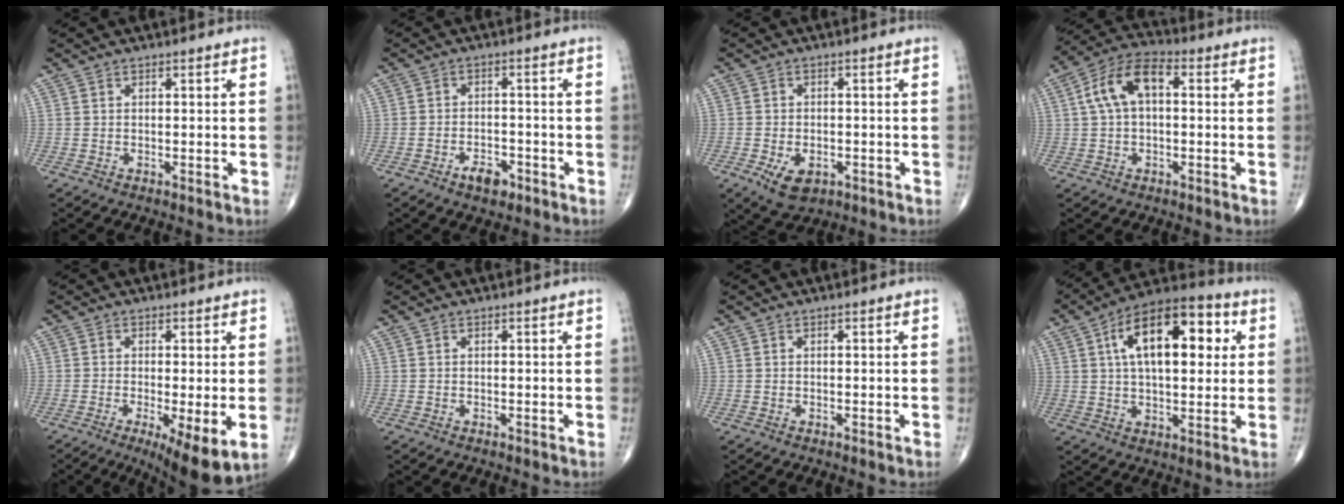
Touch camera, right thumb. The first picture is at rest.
{"total": 4.4, "force": [-2.7, 2.4, 2.6], "torque": [-0.031, 0.016, -0.043]}
{"total": 6.2, "force": [-2.5, 3.9, 4.2], "torque": [-0.066, 0.002, -0.033]}
{"total": 10.1, "force": [1.5, 5.5, 8.2], "torque": [-0.158, 0.033, 0.017]}
{"total": 10.2, "force": [-3.2, 2.7, 9.2], "torque": [-0.146, -0.022, -0.048]}
{"total": 0.0}
{"total": 0.0}
{"total": 18.8, "force": [5.0, 9.1, 15.6], "torque": [-0.221, 0.017, 0.070]}